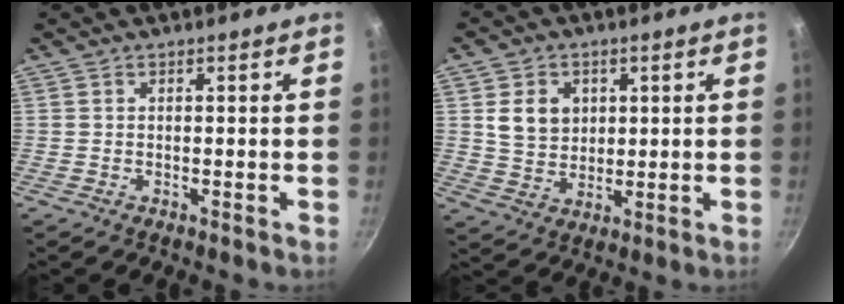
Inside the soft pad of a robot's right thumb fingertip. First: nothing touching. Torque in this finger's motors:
{"motor_torque": [-0.01, -0.17, 0.45, 0.03, -0.03]}